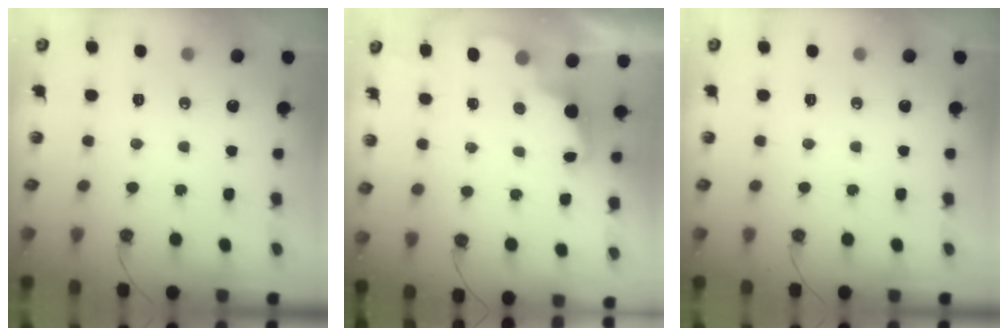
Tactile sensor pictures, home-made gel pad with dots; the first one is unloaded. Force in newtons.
{"total": 3.2, "press": 3.1, "slide": 0.7}
{"total": 0.0}